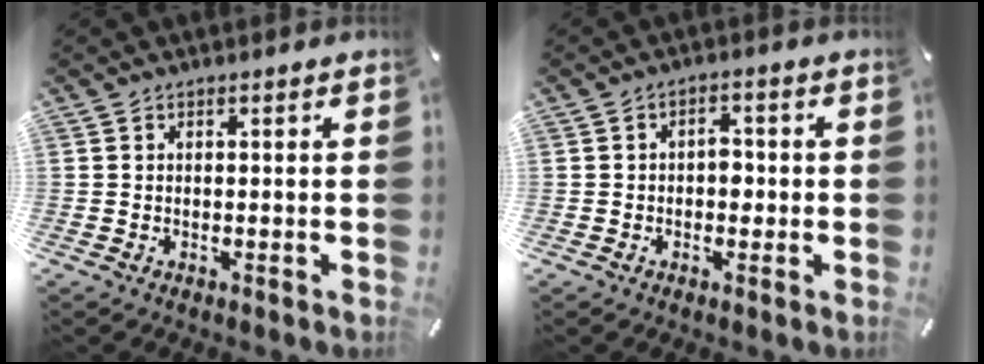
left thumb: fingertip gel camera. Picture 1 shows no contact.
{"total": 3.4, "force": [-0.3, 2.3, 2.5], "torque": [-0.031, 0.003, -0.012]}